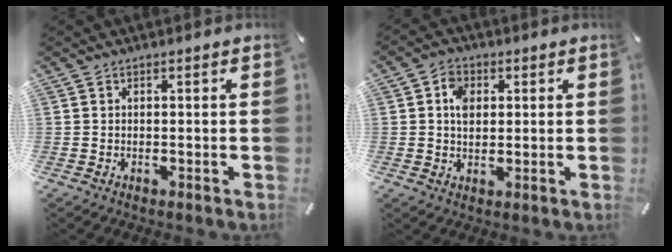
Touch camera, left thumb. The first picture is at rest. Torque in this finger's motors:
{"motor_torque": [-0.08, 0.04, 0.24, 0.13, 0.00]}